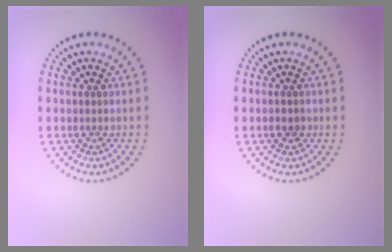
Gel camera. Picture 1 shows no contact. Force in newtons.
{"total": 1.0, "press": 1.0, "slide": 0.1}